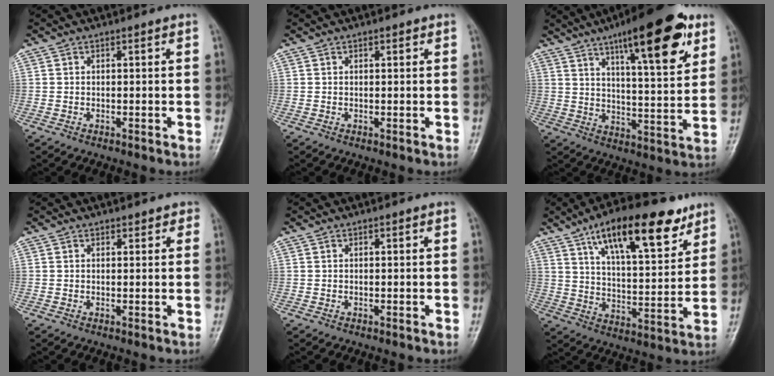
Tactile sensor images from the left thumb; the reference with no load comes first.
{"total": 1.0, "force": [0.5, 0.5, 0.7], "torque": [-0.003, 0.000, 0.005]}
{"total": 19.8, "force": [10.8, 5.3, 15.7], "torque": [-0.200, -0.037, 0.162]}
{"total": 1.8, "force": [1.2, 1.2, 0.5], "torque": [0.019, -0.003, 0.009]}
{"total": 0.0}
{"total": 19.5, "force": [11.5, 7.2, 14.0], "torque": [-0.184, -0.039, 0.190]}